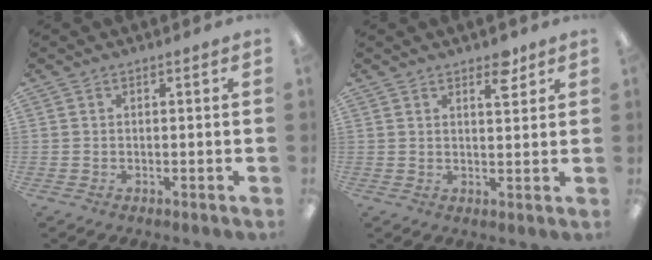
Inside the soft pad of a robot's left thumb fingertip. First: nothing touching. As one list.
[{"total": 4.7, "force": [3.5, 1.8, 2.6], "torque": [-0.018, -0.019, 0.053]}]